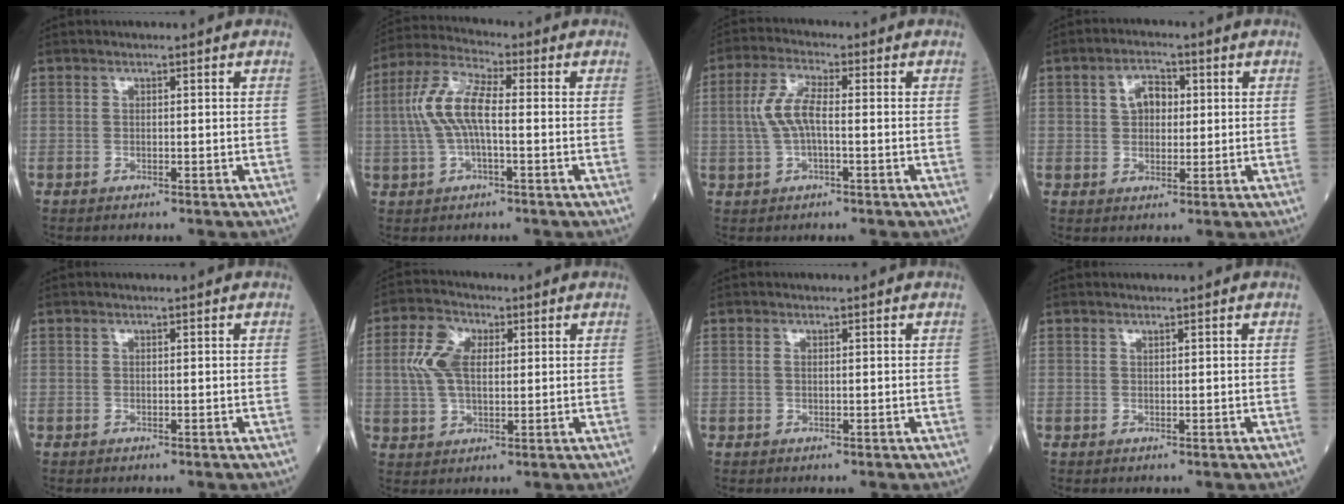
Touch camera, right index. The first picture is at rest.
{"total": 8.8, "force": [-0.1, 2.6, 8.4], "torque": [-0.191, 0.022, -0.005]}
{"total": 5.8, "force": [0.0, 1.7, 5.6], "torque": [-0.129, 0.014, -0.002]}
{"total": 4.6, "force": [1.0, 3.2, 3.3], "torque": [-0.053, 0.013, 0.016]}
{"total": 0.0}
{"total": 7.4, "force": [1.6, 4.2, 5.9], "torque": [-0.138, 0.017, 0.033]}
{"total": 0.6, "force": [0.1, 0.3, 0.4], "torque": [-0.012, 0.002, 0.003]}
{"total": 0.0}